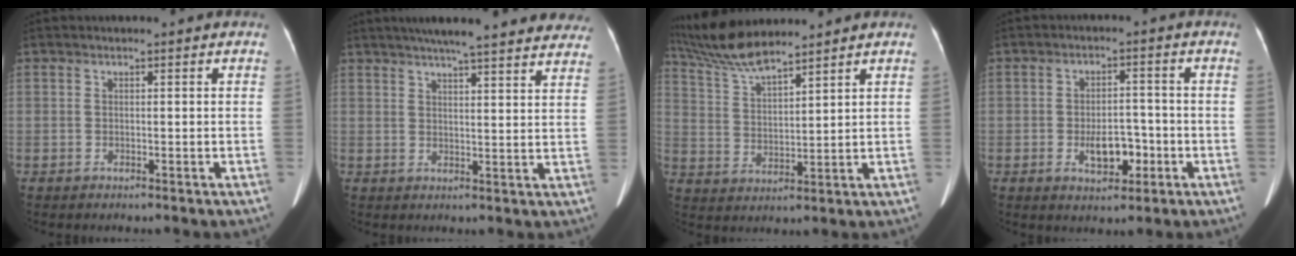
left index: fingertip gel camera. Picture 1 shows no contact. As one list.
[{"total": 22.4, "force": [19.5, 2.6, 10.6], "torque": [-0.145, 0.010, 0.232]}, {"total": 9.3, "force": [8.5, 0.6, 3.8], "torque": [-0.088, 0.013, 0.169]}, {"total": 5.6, "force": [-2.1, 2.9, 4.2], "torque": [-0.071, 0.004, -0.031]}]